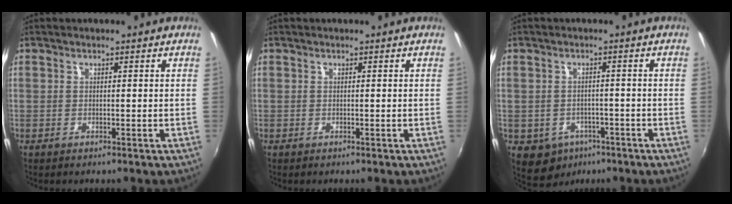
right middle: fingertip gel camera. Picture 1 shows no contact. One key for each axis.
{"total": 0.0}
{"total": 6.7, "fx": -3.6, "fy": 5.2, "fz": 2.2, "tx": -0.055, "ty": -0.004, "tz": -0.038}